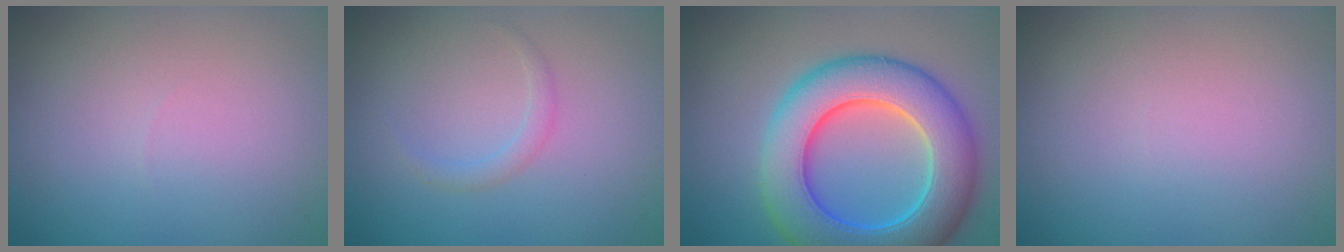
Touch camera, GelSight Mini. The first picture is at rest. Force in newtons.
{"total": 1.0, "press": 1.0, "slide": 0.1}
{"total": 10.4, "press": 10.3, "slide": 0.4}
{"total": 0.0}